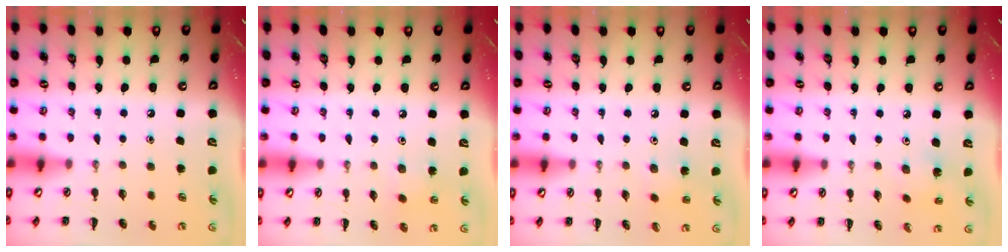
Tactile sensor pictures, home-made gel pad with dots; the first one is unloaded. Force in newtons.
{"total": 2.0, "press": 1.9, "slide": 0.6}
{"total": 4.9, "press": 4.8, "slide": 1.1}
{"total": 2.6, "press": 2.5, "slide": 0.8}